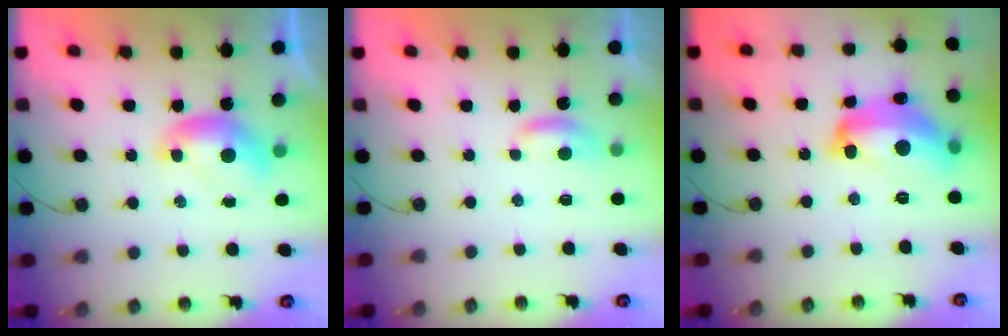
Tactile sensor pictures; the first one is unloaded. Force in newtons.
{"total": 1.9, "press": 1.9, "slide": 0.5}
{"total": 13.0, "press": 13.0, "slide": 0.9}